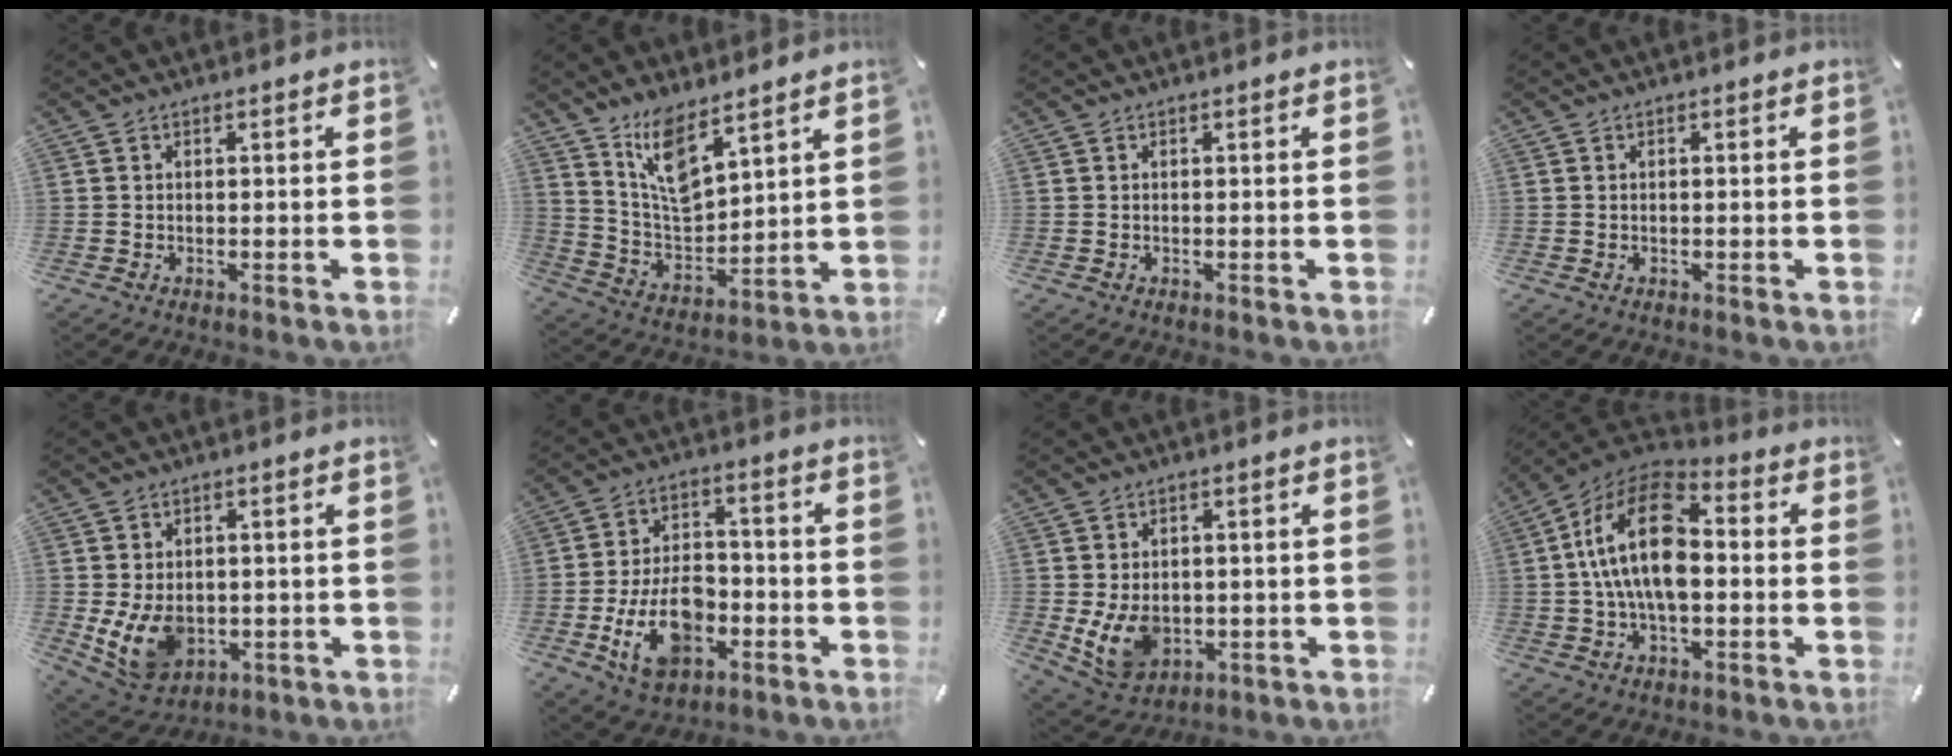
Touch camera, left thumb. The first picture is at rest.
{"total": 10.9, "force": [8.8, 4.5, 4.7], "torque": [-0.100, -0.054, 0.167]}
{"total": 0.0}
{"total": 0.0}
{"total": 9.3, "force": [-1.2, 7.2, 5.7], "torque": [-0.113, -0.002, -0.019]}
{"total": 14.5, "force": [-4.8, 9.1, 10.3], "torque": [-0.190, 0.014, -0.084]}
{"total": 8.7, "force": [-0.9, 6.9, 5.3], "torque": [-0.108, 0.003, -0.012]}
{"total": 17.7, "force": [0.2, 10.5, 14.3], "torque": [-0.294, 0.013, -0.002]}